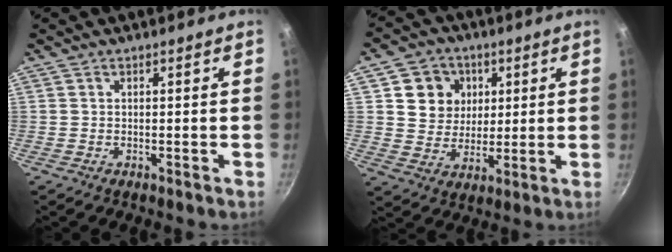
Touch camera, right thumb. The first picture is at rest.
{"total": 9.9, "force": [3.0, 8.8, 3.4], "torque": [-0.020, -0.008, 0.049]}